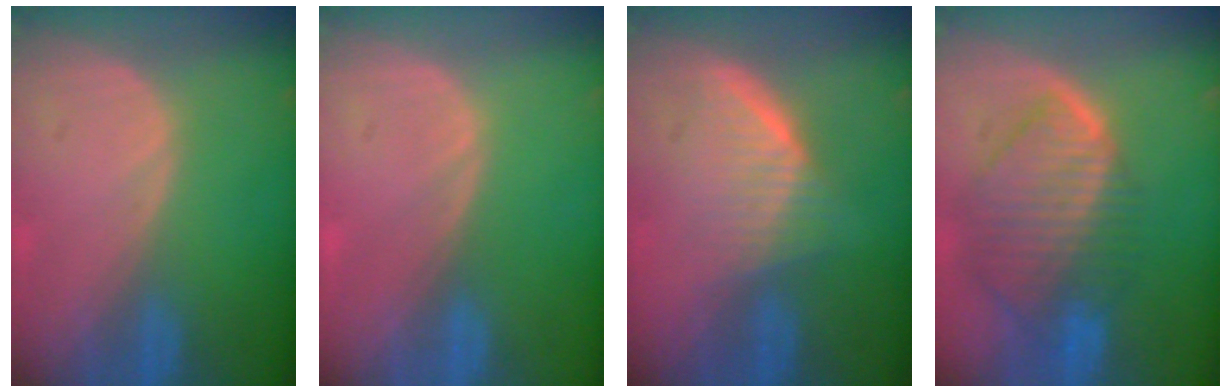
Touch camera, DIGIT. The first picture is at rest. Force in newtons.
{"total": 0.0}
{"total": 5.8, "press": 5.6, "slide": 1.8}
{"total": 10.1, "press": 8.8, "slide": 5.1}